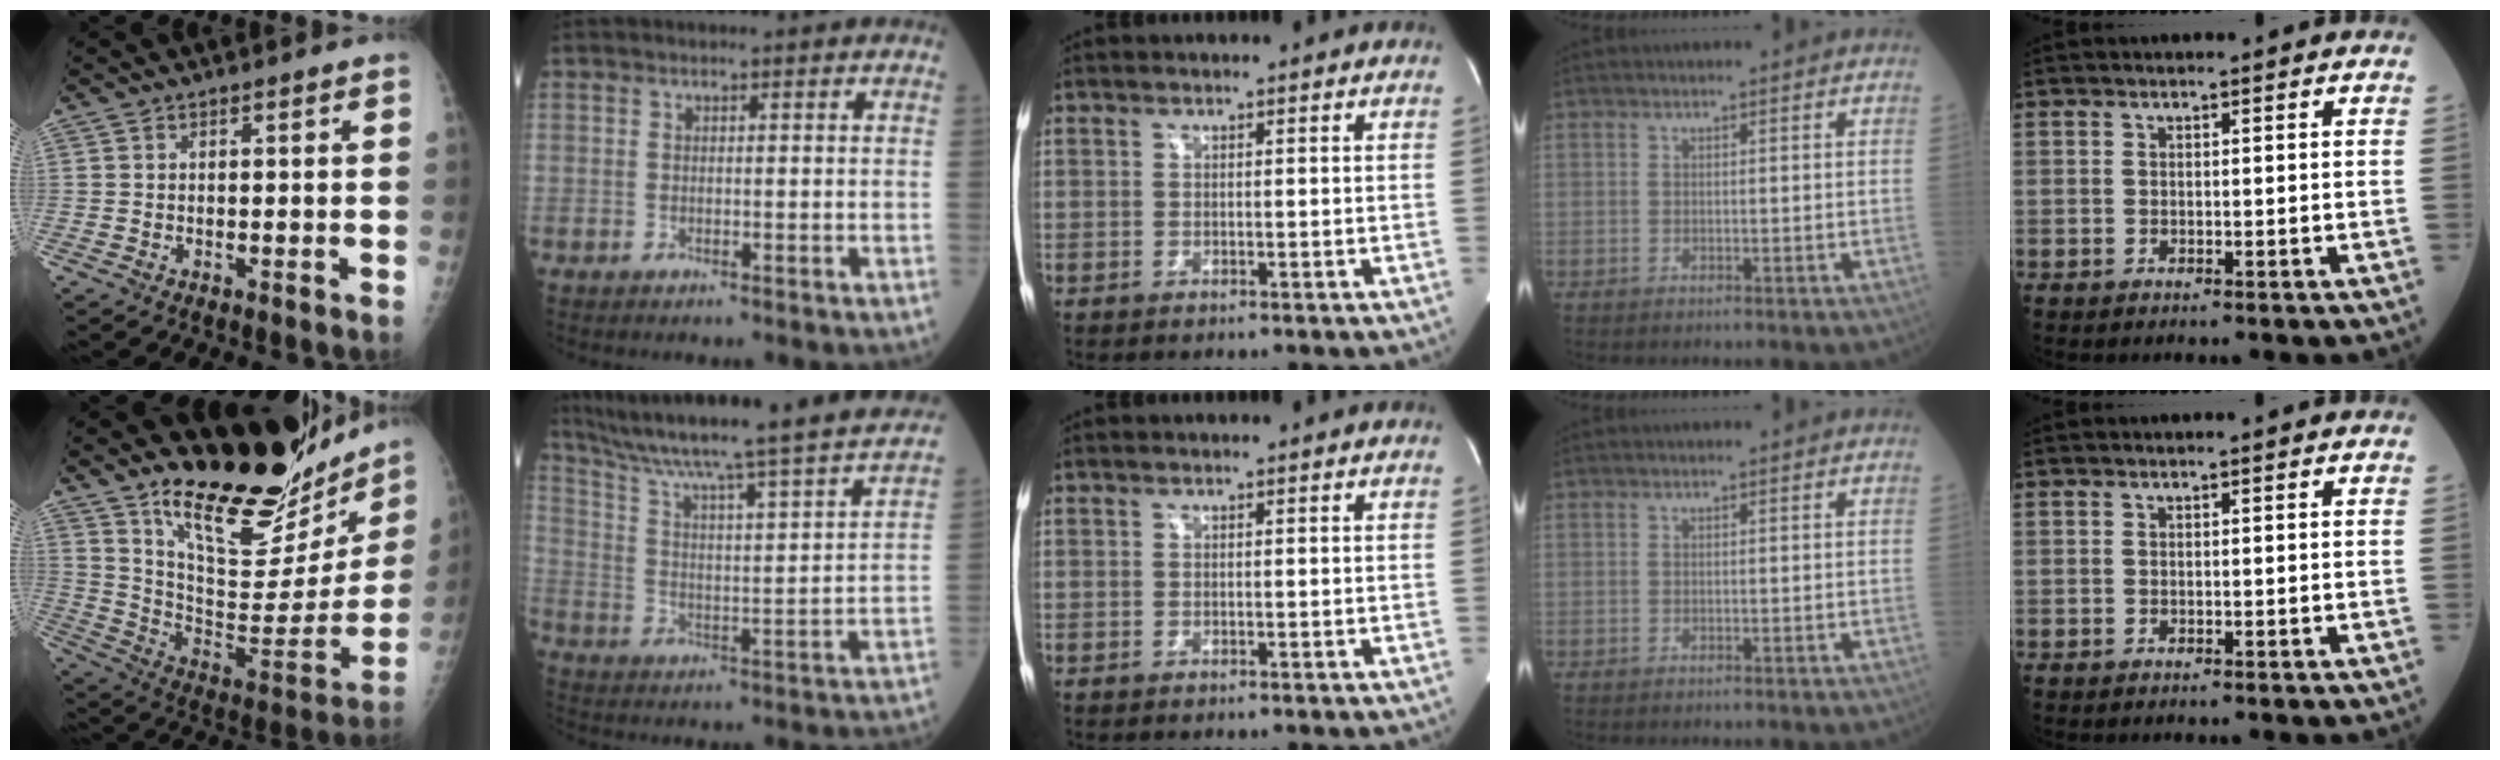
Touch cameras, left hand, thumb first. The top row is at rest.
{"thumb": {"total": 27.6, "force": [22.2, 8.7, 13.8], "torque": [-0.174, -0.145, 0.333]}, "index": {"total": 26.3, "force": [23.1, -1.1, 12.5], "torque": [-0.208, -0.044, 0.327]}}